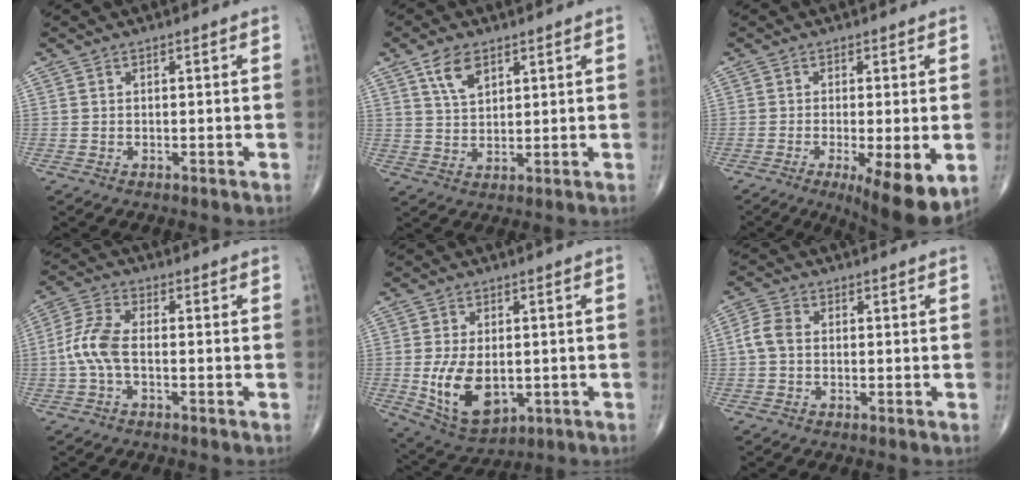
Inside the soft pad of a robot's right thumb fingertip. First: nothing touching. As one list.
[{"total": 5.8, "force": [3.2, 3.0, 3.7], "torque": [-0.056, -0.015, 0.062]}, {"total": 11.3, "force": [-3.8, 3.0, 10.2], "torque": [-0.155, -0.022, -0.054]}, {"total": 6.8, "force": [-1.2, 3.2, 5.9], "torque": [-0.143, 0.019, -0.030]}, {"total": 11.7, "force": [-1.6, 7.0, 9.2], "torque": [-0.150, -0.010, -0.008]}, {"total": 3.9, "force": [-0.2, 2.8, 2.8], "torque": [-0.060, 0.011, -0.012]}]